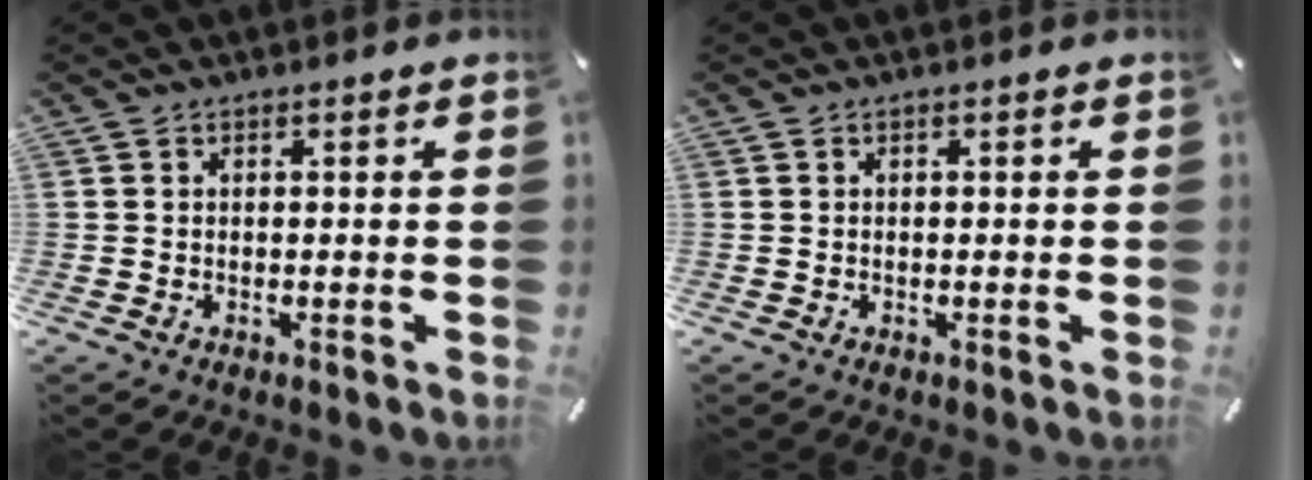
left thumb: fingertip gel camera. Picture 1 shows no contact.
{"total": 0.0}